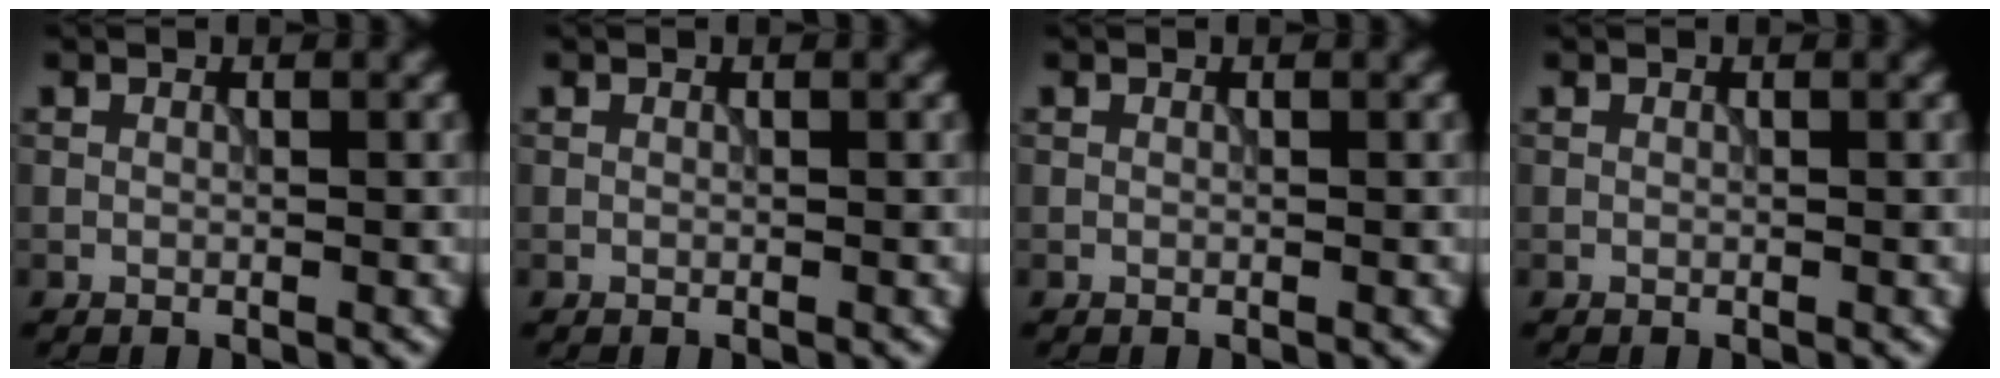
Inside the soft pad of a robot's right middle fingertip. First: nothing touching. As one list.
[{"total": 0.0}, {"total": 0.0}, {"total": 0.0}]